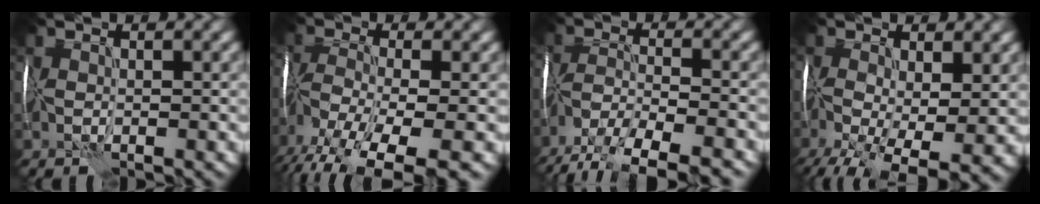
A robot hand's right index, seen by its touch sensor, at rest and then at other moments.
{"total": 12.3, "force": [-8.0, 4.1, 8.5], "torque": [-0.176, -0.025, -0.126]}
{"total": 9.2, "force": [-7.4, 2.6, 4.9], "torque": [-0.080, -0.019, -0.124]}
{"total": 10.9, "force": [-4.1, 5.0, 8.7], "torque": [-0.164, -0.038, -0.052]}